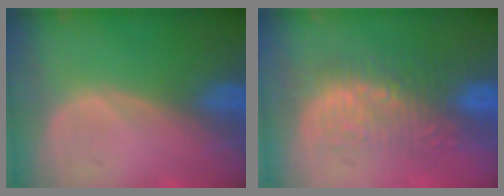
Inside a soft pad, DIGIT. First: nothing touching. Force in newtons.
{"total": 8.8, "press": 8.4, "slide": 2.5}